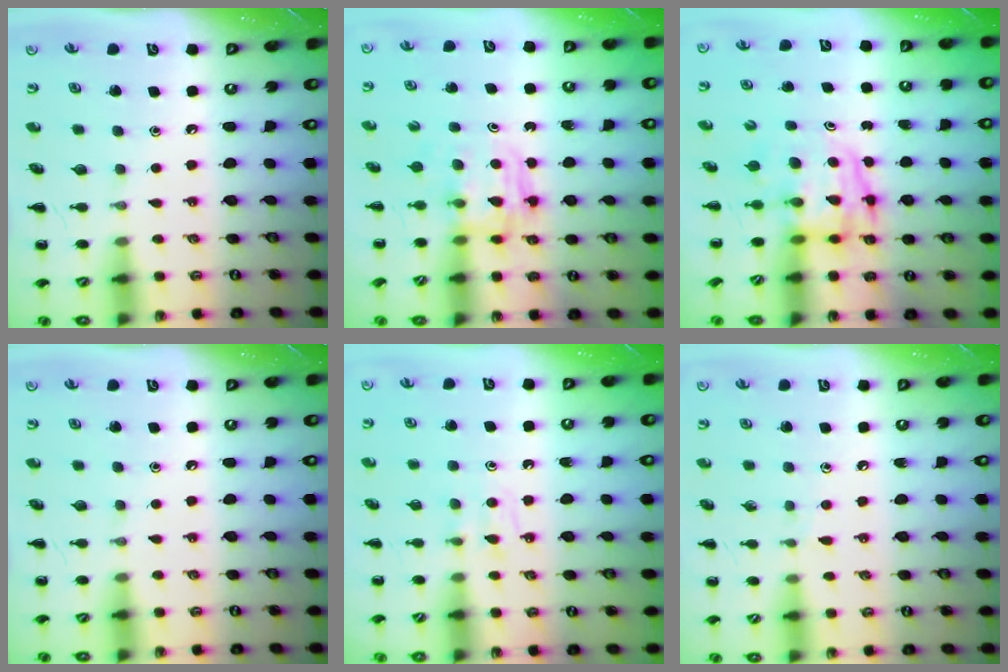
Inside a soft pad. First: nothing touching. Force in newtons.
{"total": 4.8, "press": 4.8, "slide": 0.6}
{"total": 4.0, "press": 3.9, "slide": 0.7}
{"total": 0.0}
{"total": 4.0, "press": 3.6, "slide": 1.7}
{"total": 4.6, "press": 4.2, "slide": 1.9}